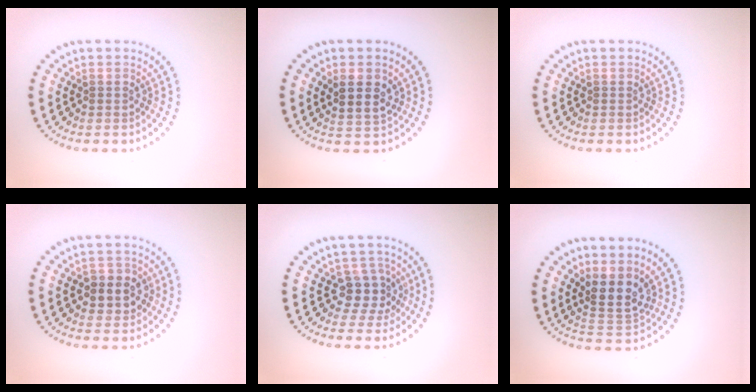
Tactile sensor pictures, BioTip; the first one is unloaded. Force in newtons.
{"total": 2.7, "press": 2.5, "slide": 1.0}
{"total": 0.0}
{"total": 3.0, "press": 2.8, "slide": 0.8}
{"total": 2.9, "press": 2.4, "slide": 1.7}
{"total": 3.4, "press": 2.7, "slide": 2.1}